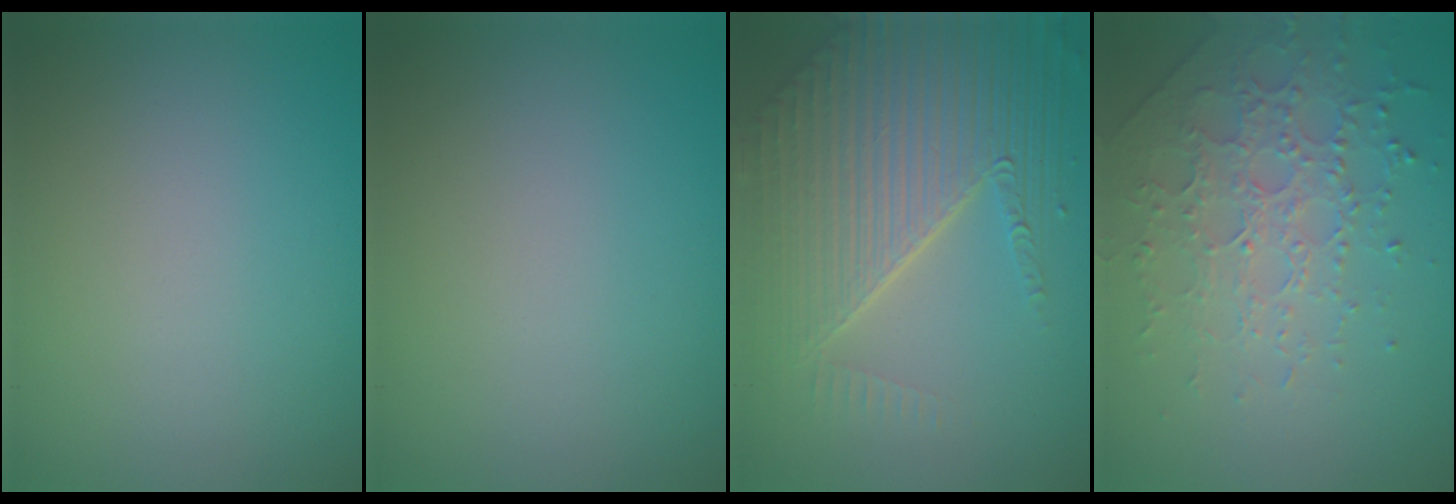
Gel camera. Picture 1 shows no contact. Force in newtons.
{"total": 0.0}
{"total": 8.1, "press": 5.9, "slide": 5.7}
{"total": 3.8, "press": 3.6, "slide": 1.2}